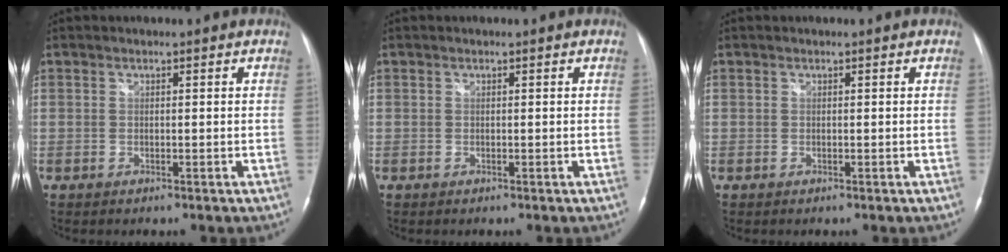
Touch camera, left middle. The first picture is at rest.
{"total": 0.0}
{"total": 0.0}